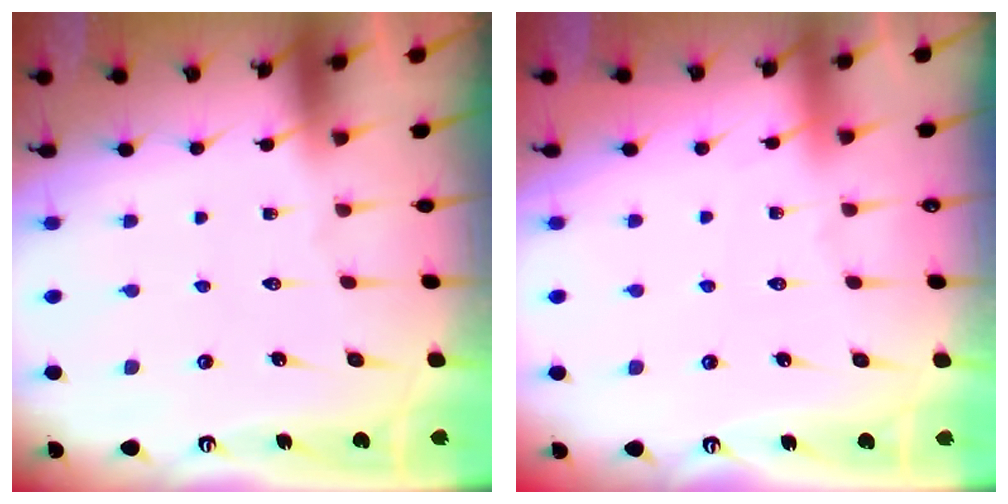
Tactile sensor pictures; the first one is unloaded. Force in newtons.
{"total": 2.1, "press": 2.1, "slide": 0.3}